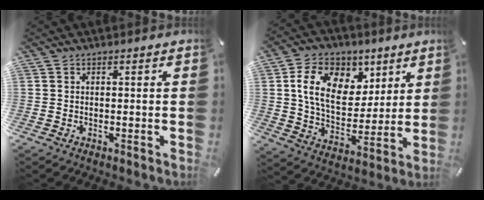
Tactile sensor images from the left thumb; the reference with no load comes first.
{"total": 14.6, "force": [5.9, 10.5, 8.2], "torque": [-0.140, -0.008, 0.111]}